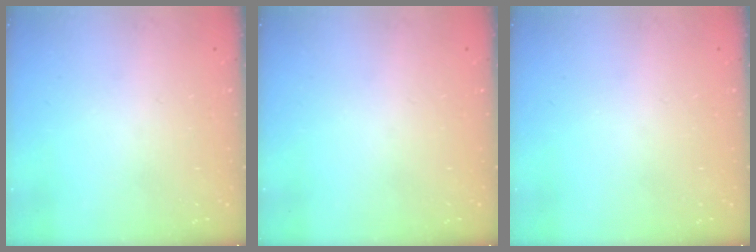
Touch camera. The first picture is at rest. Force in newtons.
{"total": 0.0}
{"total": 0.0}